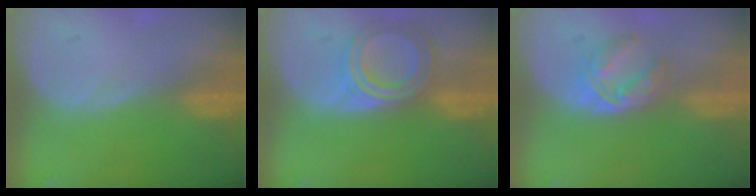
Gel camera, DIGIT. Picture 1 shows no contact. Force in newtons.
{"total": 6.5, "press": 5.8, "slide": 2.9}
{"total": 5.2, "press": 4.8, "slide": 2.0}